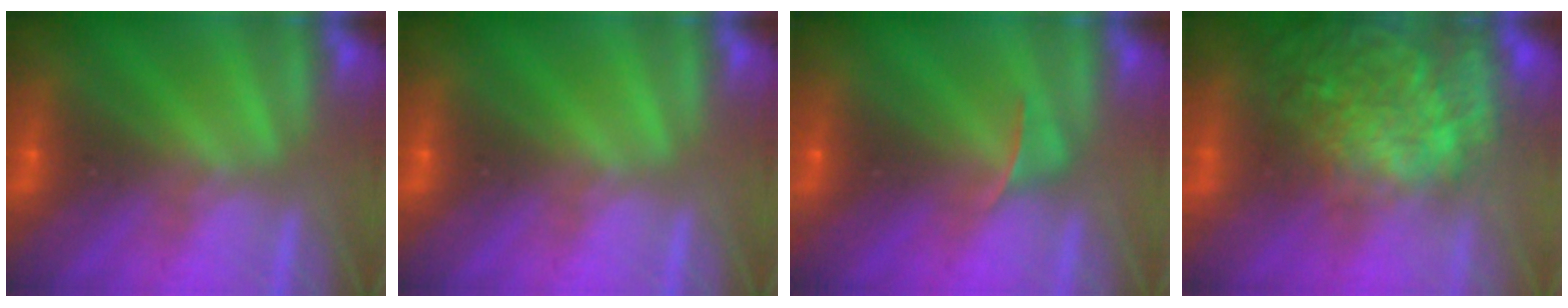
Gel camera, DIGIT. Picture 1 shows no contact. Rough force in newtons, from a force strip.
{"total": 0.0}
{"total": 2.6}
{"total": 11.1}